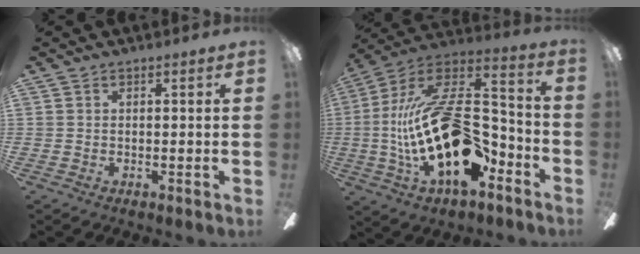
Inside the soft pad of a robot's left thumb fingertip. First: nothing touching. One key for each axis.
{"total": 27.4, "fx": -4.2, "fy": 13.2, "fz": 23.6, "tx": -0.480, "ty": 0.021, "tz": -0.067}